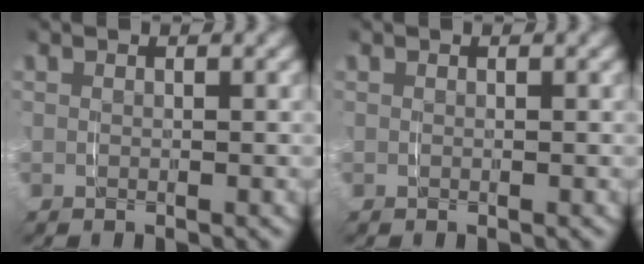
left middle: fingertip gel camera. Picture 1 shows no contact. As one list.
[{"total": 0.0}]